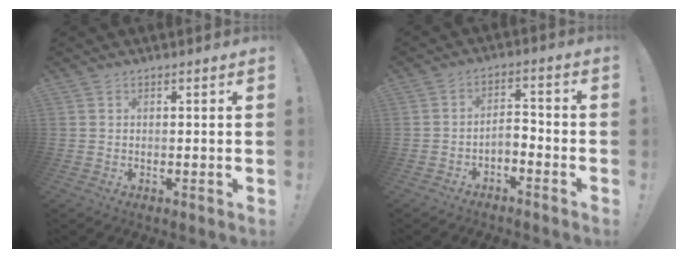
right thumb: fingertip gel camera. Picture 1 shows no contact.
{"total": 4.4, "force": [-3.1, 1.8, 2.5], "torque": [-0.047, 0.005, -0.058]}